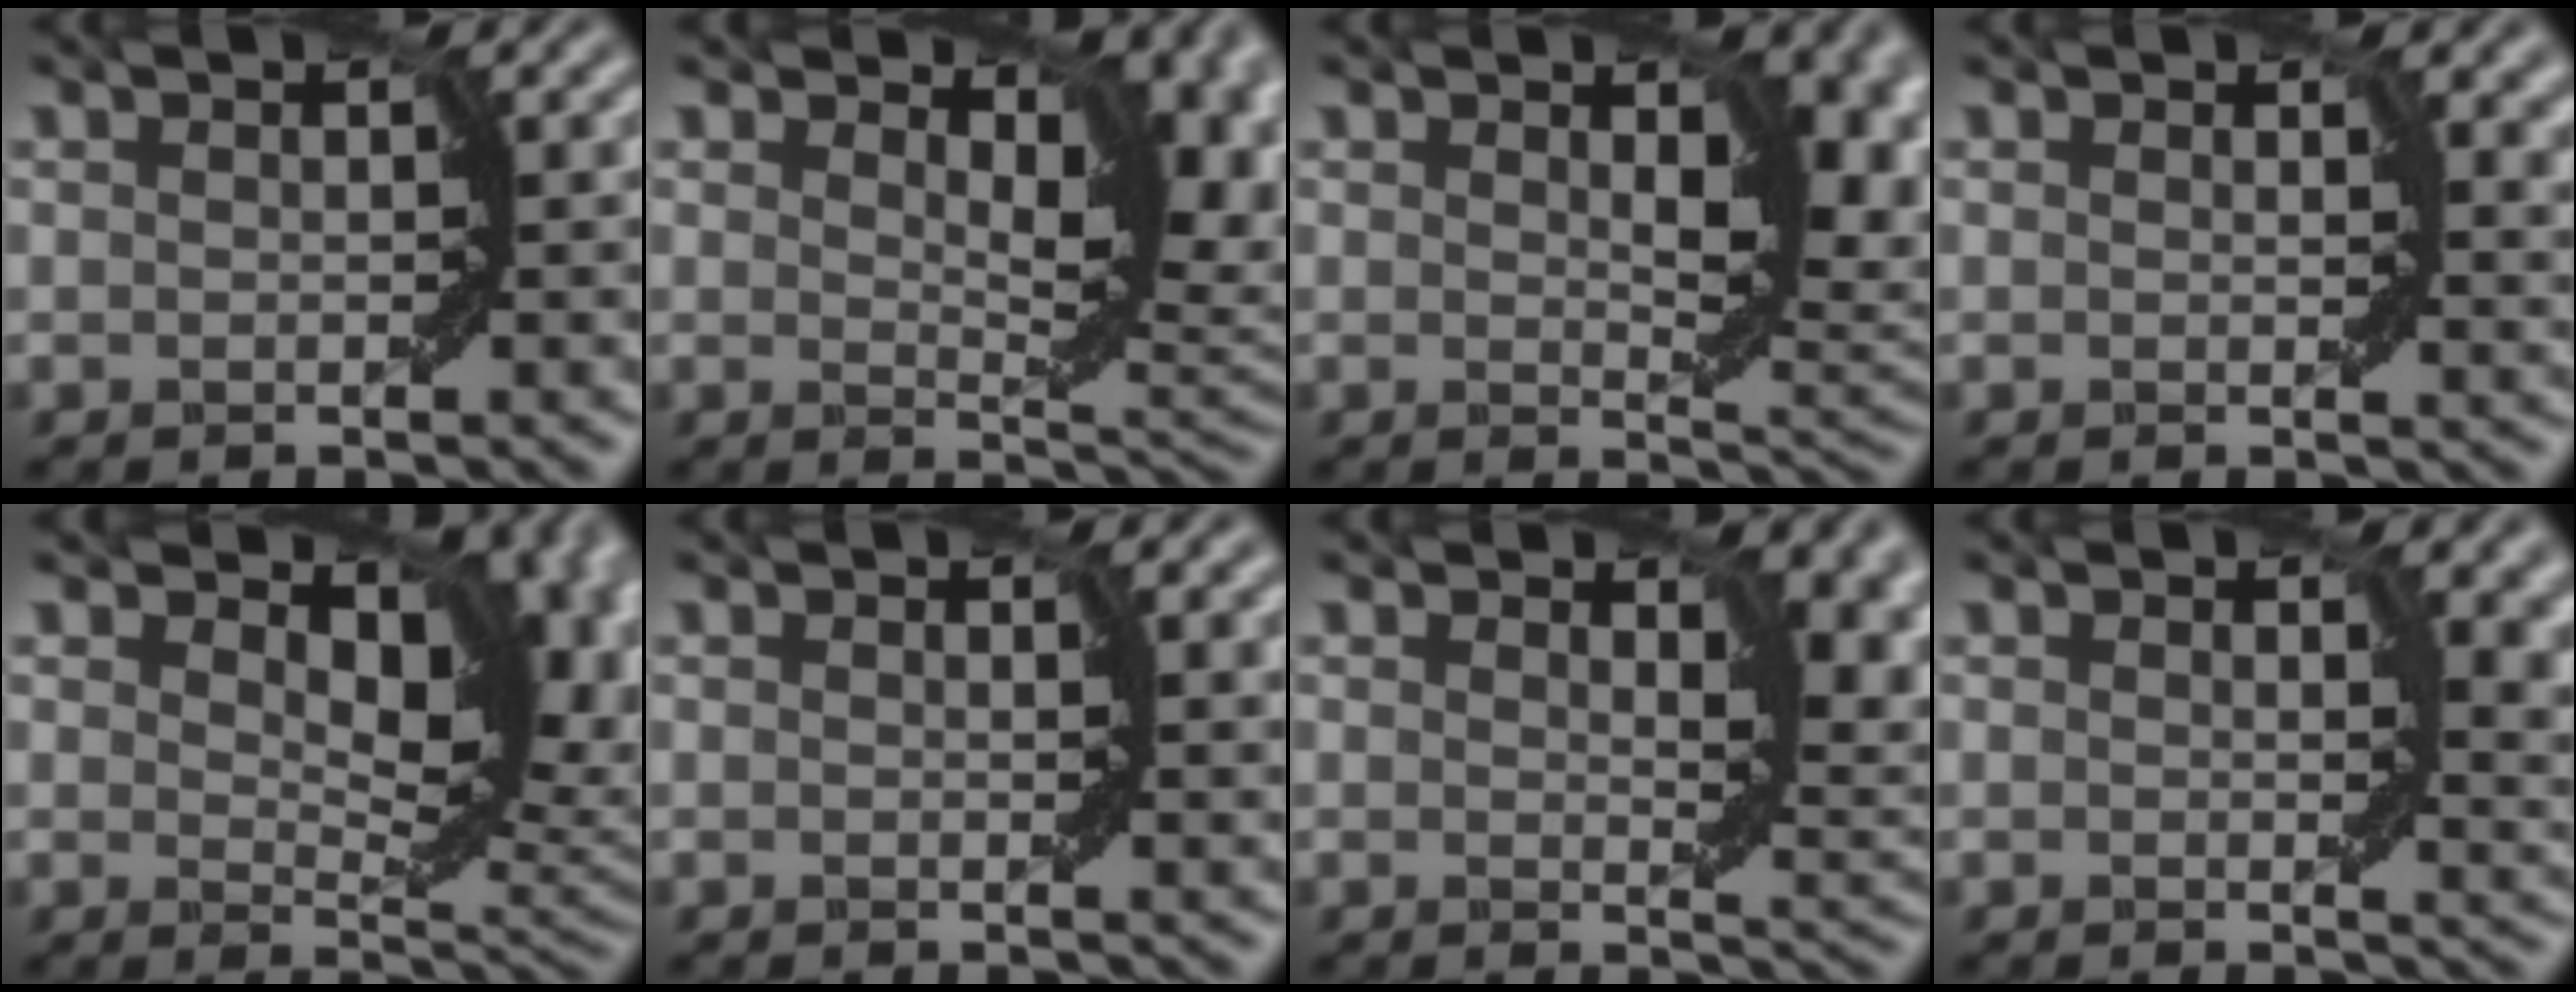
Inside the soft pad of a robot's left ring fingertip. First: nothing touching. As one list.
[{"total": 10.8, "force": [2.0, 5.7, 9.0], "torque": [-0.114, -0.001, 0.031]}, {"total": 10.2, "force": [1.1, 5.5, 8.5], "torque": [-0.102, 0.001, 0.017]}, {"total": 3.5, "force": [1.0, 2.3, 2.5], "torque": [-0.022, -0.002, 0.006]}, {"total": 12.8, "force": [3.5, 7.0, 10.1], "torque": [-0.121, -0.003, 0.056]}, {"total": 1.7, "force": [0.6, 0.9, 1.4], "torque": [-0.021, -0.003, 0.004]}, {"total": 6.3, "force": [1.5, 3.3, 5.2], "torque": [-0.069, -0.006, 0.022]}, {"total": 5.8, "force": [0.9, 3.7, 4.4], "torque": [-0.038, 0.002, 0.007]}]